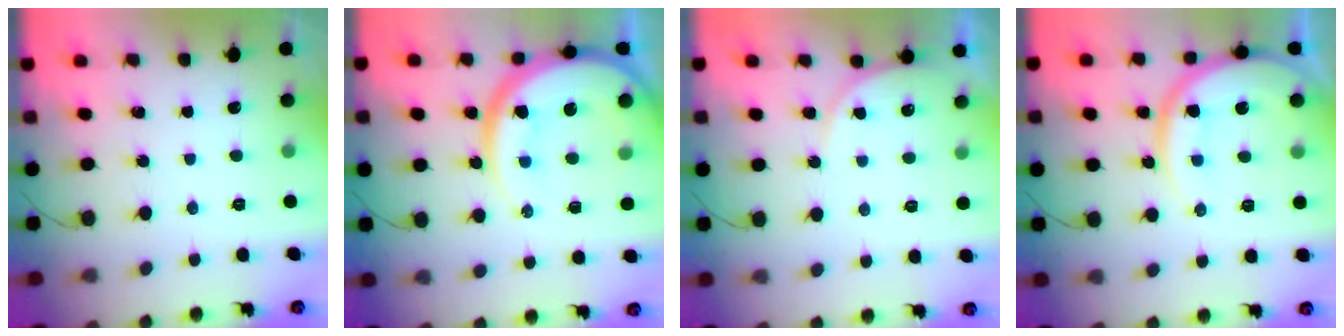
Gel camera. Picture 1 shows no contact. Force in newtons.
{"total": 18.8, "press": 18.6, "slide": 2.2}
{"total": 6.3, "press": 6.3, "slide": 0.4}
{"total": 13.5, "press": 13.4, "slide": 1.6}